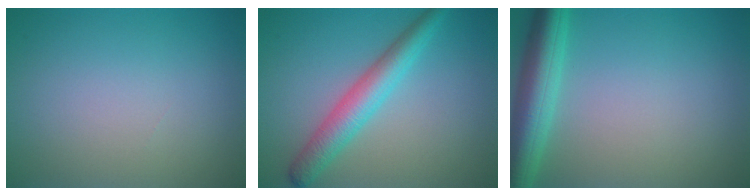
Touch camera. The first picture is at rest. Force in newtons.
{"total": 4.2, "press": 4.2, "slide": 0.1}
{"total": 5.6, "press": 5.6, "slide": 0.3}